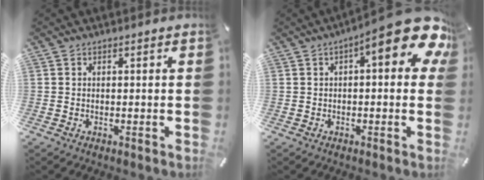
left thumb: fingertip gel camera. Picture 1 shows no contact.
{"total": 14.1, "force": [6.1, 4.1, 12.0], "torque": [-0.157, -0.047, 0.094]}